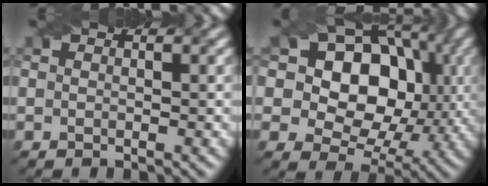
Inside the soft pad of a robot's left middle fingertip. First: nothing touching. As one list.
[{"total": 15.0, "force": [4.3, 10.9, 9.4], "torque": [-0.149, 0.058, 0.050]}]